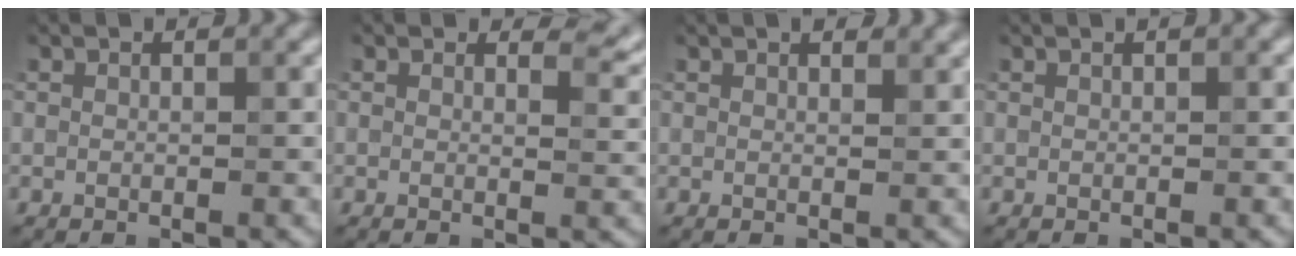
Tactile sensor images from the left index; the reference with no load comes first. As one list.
[{"total": 2.4, "force": [1.7, 0.8, 1.5], "torque": [-0.016, -0.004, 0.025]}, {"total": 1.9, "force": [1.5, 0.6, 1.0], "torque": [-0.012, 0.000, 0.016]}, {"total": 0.8, "force": [0.4, 0.2, 0.8], "torque": [-0.007, 0.008, 0.004]}]